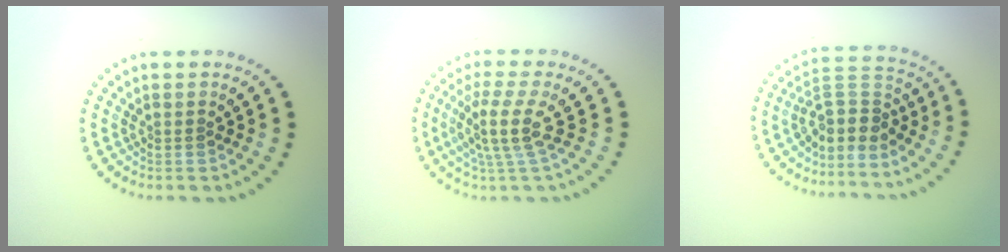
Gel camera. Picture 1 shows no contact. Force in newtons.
{"total": 3.7, "press": 2.8, "slide": 2.4}
{"total": 3.3, "press": 2.5, "slide": 2.1}